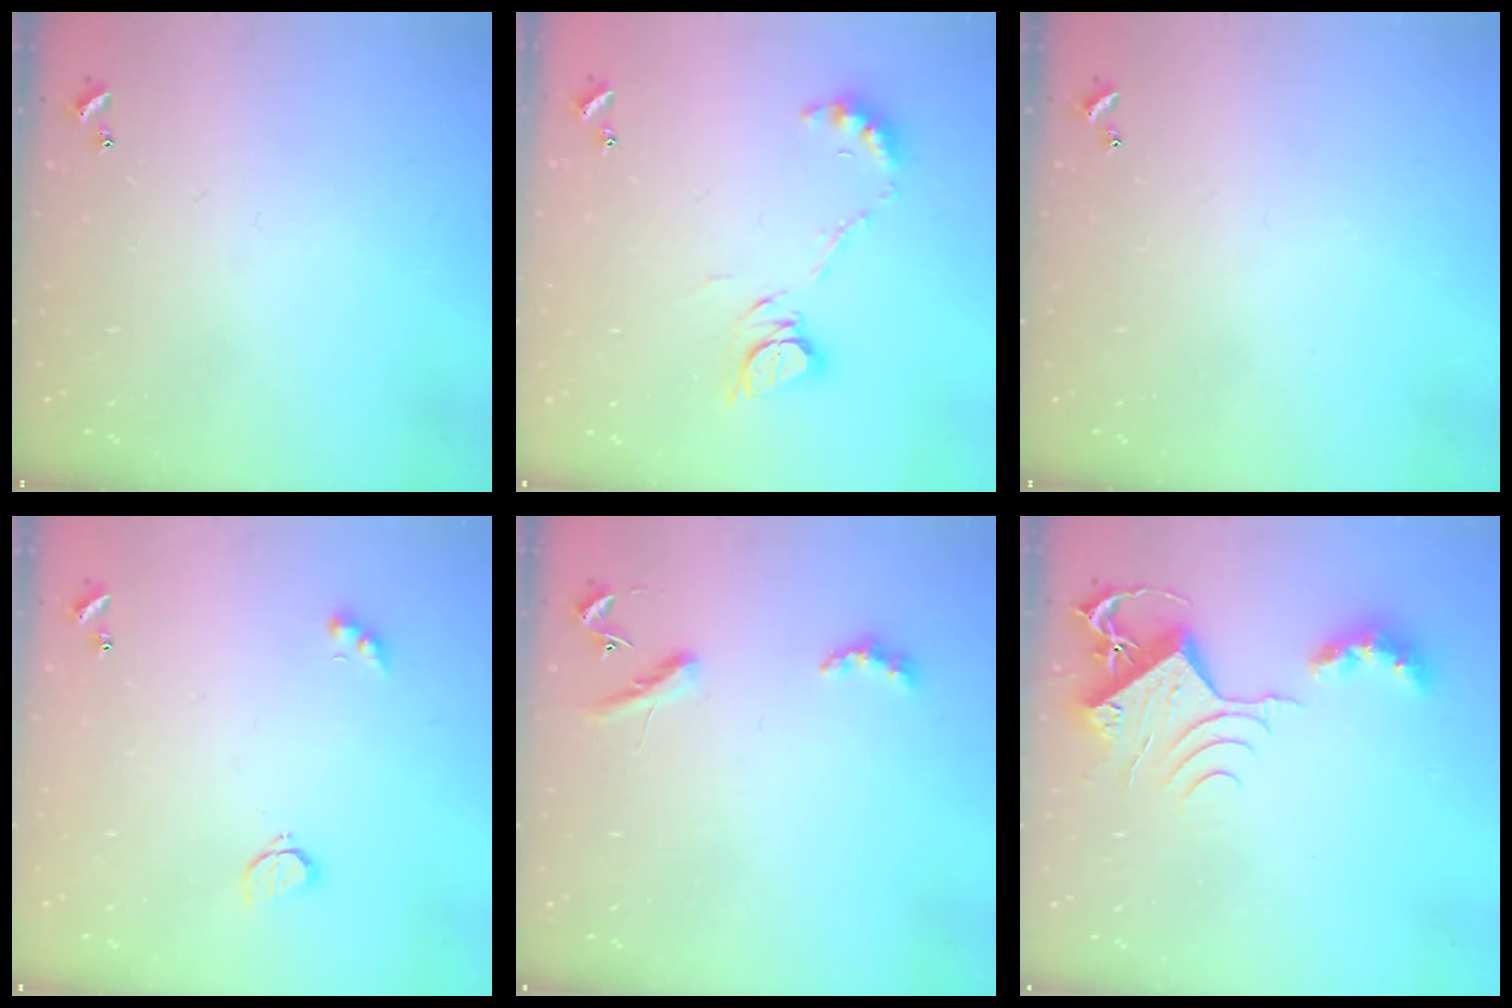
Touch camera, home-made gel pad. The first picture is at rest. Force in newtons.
{"total": 9.7, "press": 9.6, "slide": 0.9}
{"total": 0.0}
{"total": 2.6, "press": 2.6, "slide": 0.5}
{"total": 3.1, "press": 3.0, "slide": 0.6}
{"total": 9.5, "press": 9.3, "slide": 1.6}